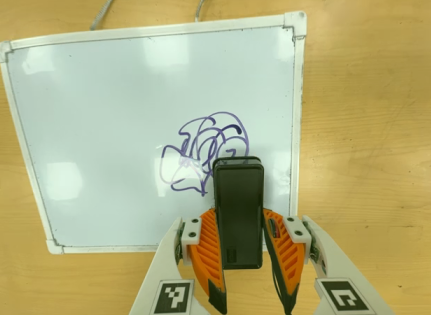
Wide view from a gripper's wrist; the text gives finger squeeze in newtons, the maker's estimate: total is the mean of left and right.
{"total": 4.4, "left": 3.3, "right": 5.5}